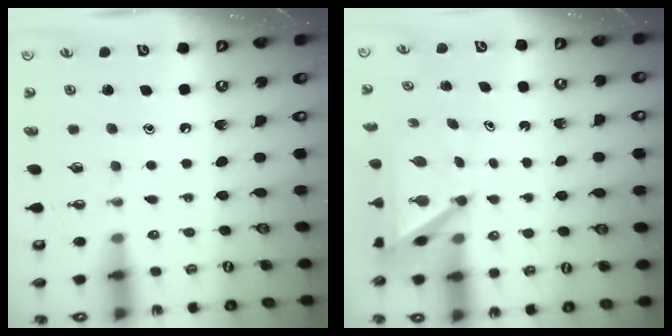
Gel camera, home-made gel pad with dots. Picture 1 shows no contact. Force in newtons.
{"total": 5.5, "press": 5.5, "slide": 0.5}